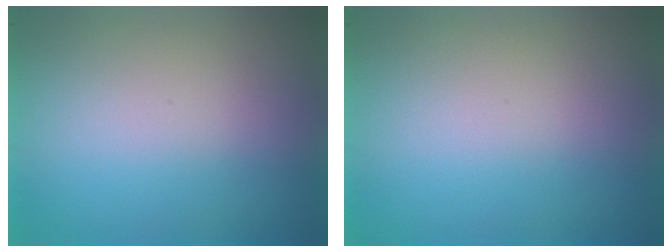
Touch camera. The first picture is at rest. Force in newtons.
{"total": 0.0}